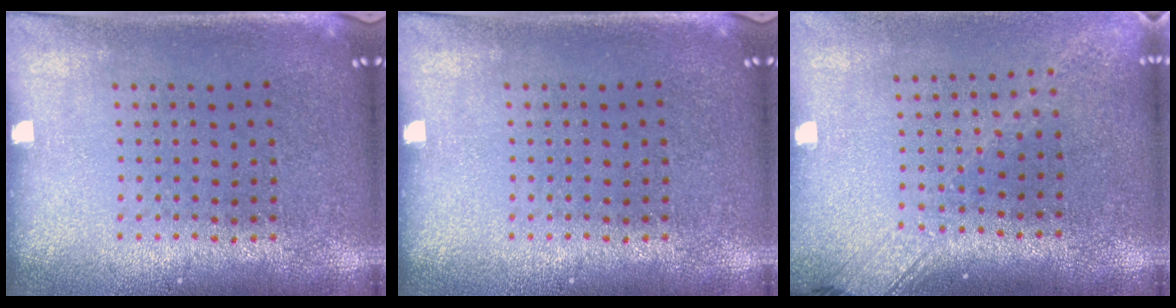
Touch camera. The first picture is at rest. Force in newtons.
{"total": 0.0}
{"total": 2.1, "press": 1.6, "slide": 1.4}